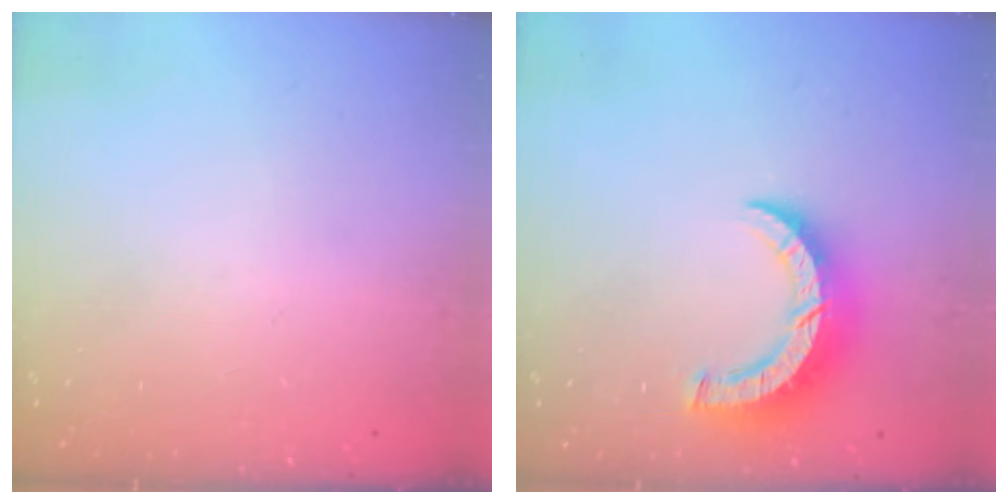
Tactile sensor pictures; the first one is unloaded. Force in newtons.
{"total": 8.0, "press": 7.9, "slide": 0.9}